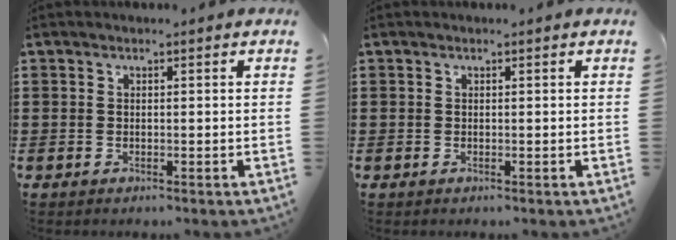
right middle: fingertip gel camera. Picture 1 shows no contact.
{"total": 0.0}